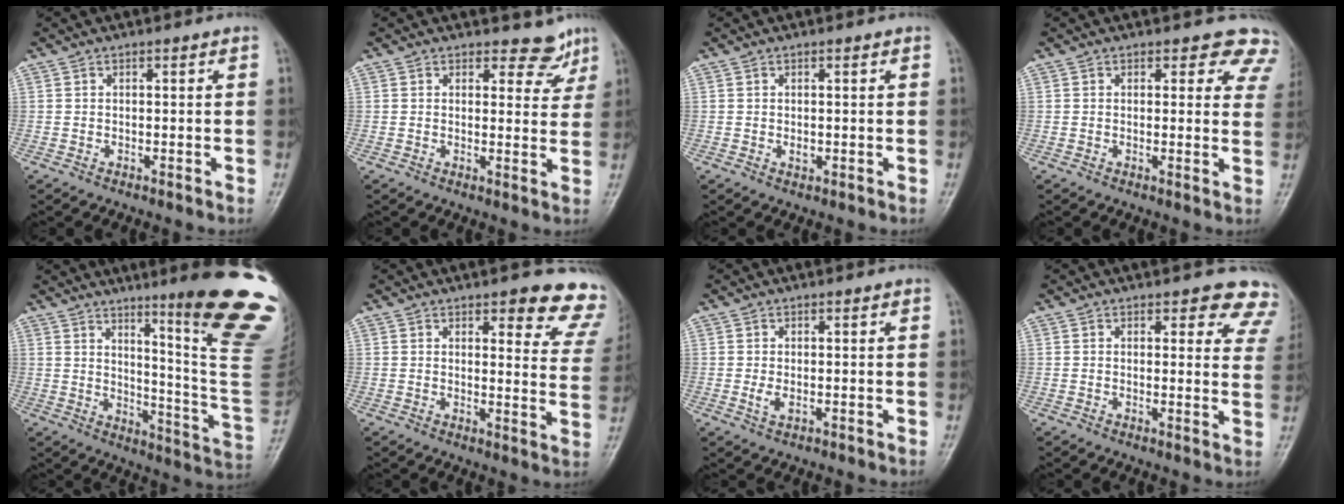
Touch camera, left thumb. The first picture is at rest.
{"total": 4.8, "force": [4.0, 2.5, 0.7], "torque": [0.018, -0.032, 0.040]}
{"total": 1.2, "force": [0.2, 0.8, 0.8], "torque": [-0.011, -0.002, 0.005]}
{"total": 7.6, "force": [6.5, 3.7, 1.5], "torque": [0.039, -0.025, 0.041]}
{"total": 23.7, "force": [14.2, 1.7, 19.0], "torque": [-0.209, -0.103, 0.197]}
{"total": 10.8, "force": [9.4, 3.4, 3.9], "torque": [0.005, -0.057, 0.077]}
{"total": 1.9, "force": [0.1, 1.1, 1.5], "torque": [-0.031, -0.006, 0.004]}
{"total": 9.1, "force": [7.9, 3.8, 2.4], "torque": [0.031, -0.038, 0.056]}